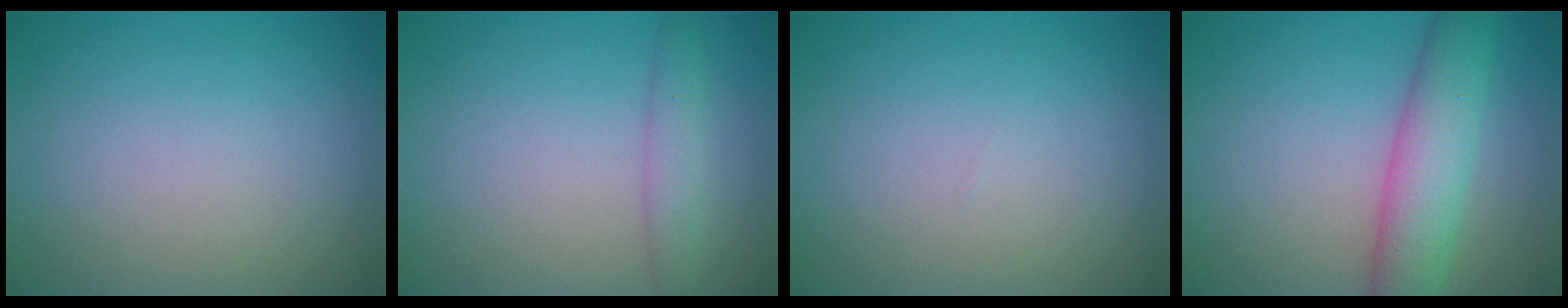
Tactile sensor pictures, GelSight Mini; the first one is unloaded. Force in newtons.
{"total": 2.0, "press": 2.0, "slide": 0.0}
{"total": 0.0}
{"total": 5.9, "press": 5.9, "slide": 0.2}